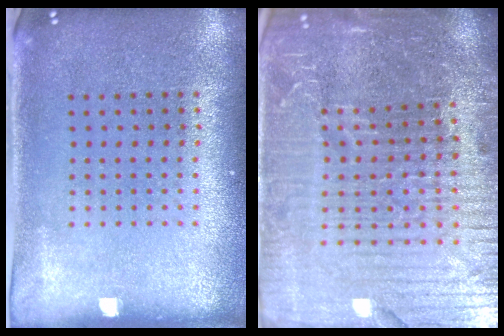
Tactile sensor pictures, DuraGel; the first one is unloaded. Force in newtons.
{"total": 6.4, "press": 5.7, "slide": 3.0}